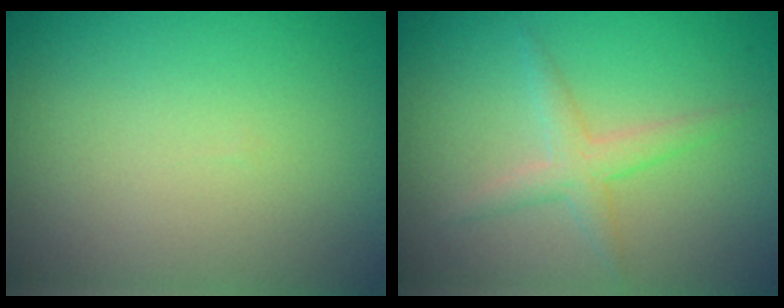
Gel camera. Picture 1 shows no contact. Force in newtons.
{"total": 2.2, "press": 2.2, "slide": 0.0}